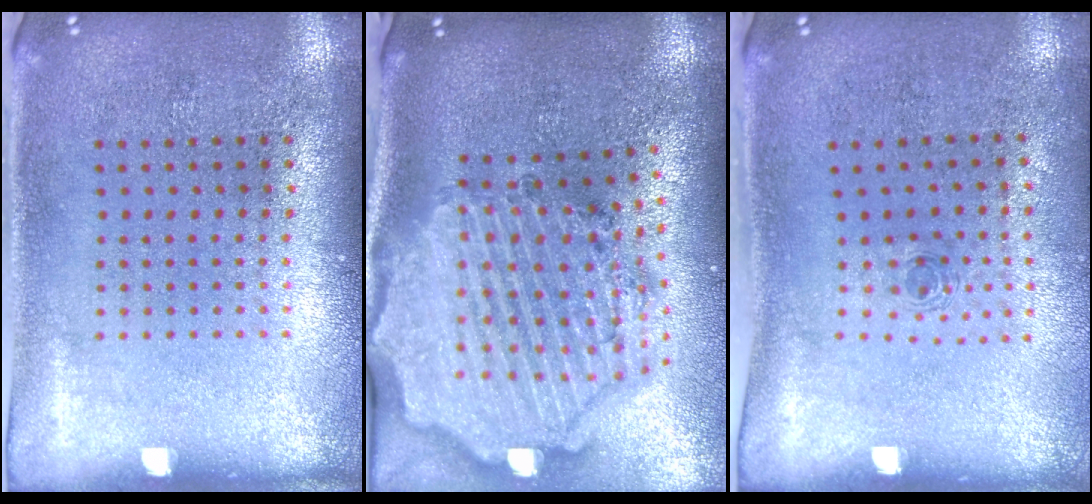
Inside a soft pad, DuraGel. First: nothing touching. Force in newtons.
{"total": 3.9, "press": 3.2, "slide": 2.3}
{"total": 0.6, "press": 0.3, "slide": 0.5}